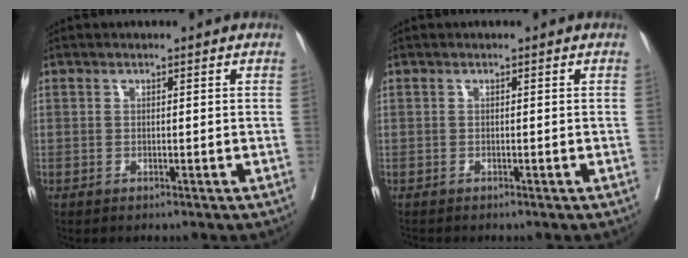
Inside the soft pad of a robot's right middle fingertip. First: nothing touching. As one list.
[{"total": 0.7, "force": [-0.6, 0.1, 0.1], "torque": [-0.007, -0.002, -0.013]}]